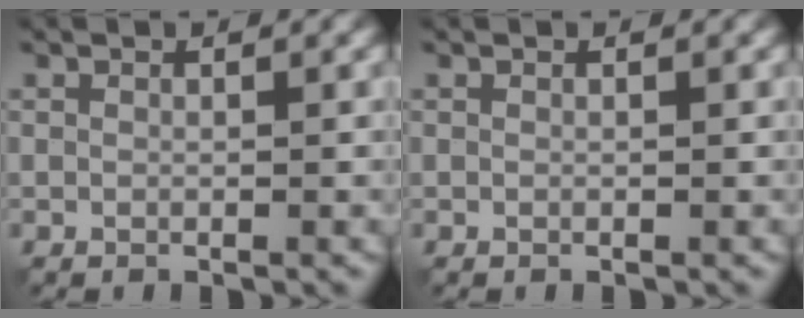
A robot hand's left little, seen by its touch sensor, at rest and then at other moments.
{"total": 0.0}